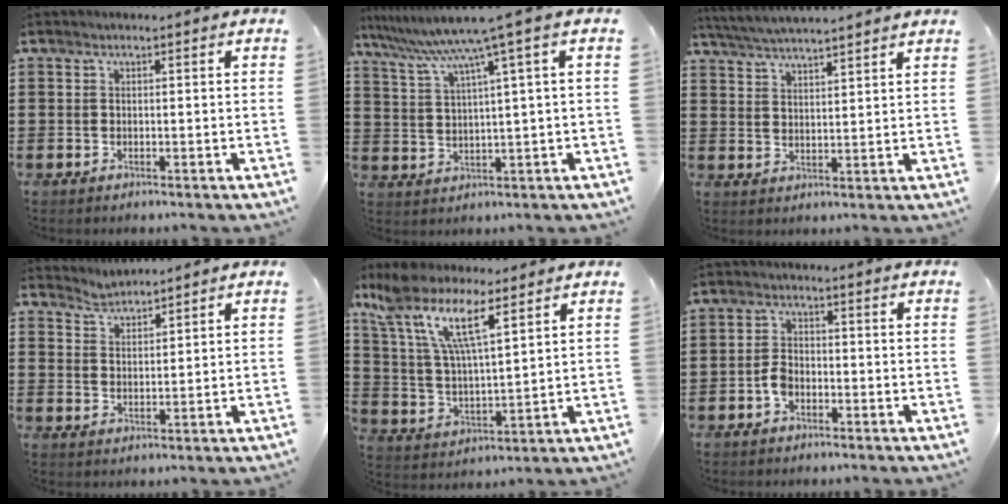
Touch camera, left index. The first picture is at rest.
{"total": 7.5, "force": [4.6, -0.9, 5.8], "torque": [-0.130, -0.032, 0.072]}
{"total": 4.4, "force": [4.3, -0.6, 0.9], "torque": [-0.034, -0.020, 0.076]}
{"total": 2.9, "force": [2.8, -0.1, -0.6], "torque": [0.002, -0.011, 0.054]}
{"total": 11.3, "force": [7.3, 3.0, 8.0], "torque": [-0.190, -0.030, 0.127]}
{"total": 2.9, "force": [-1.2, 1.7, 1.9], "torque": [-0.046, 0.001, -0.025]}